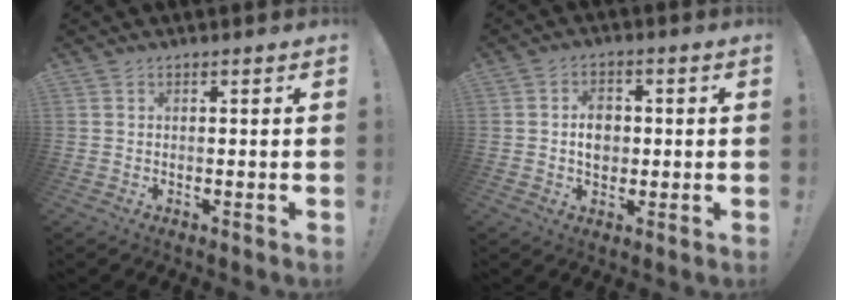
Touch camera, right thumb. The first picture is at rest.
{"total": 6.4, "force": [0.0, 5.1, 3.9], "torque": [-0.043, 0.002, -0.001]}